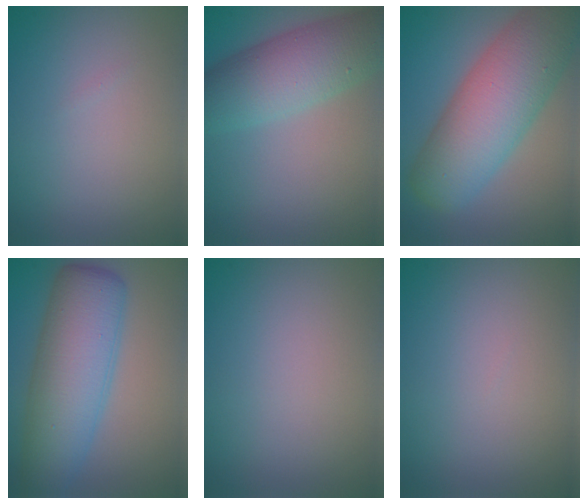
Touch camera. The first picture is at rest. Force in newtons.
{"total": 7.4, "press": 7.4, "slide": 0.2}
{"total": 10.2, "press": 10.2, "slide": 0.4}
{"total": 8.8, "press": 8.8, "slide": 0.3}
{"total": 0.0}
{"total": 0.0}